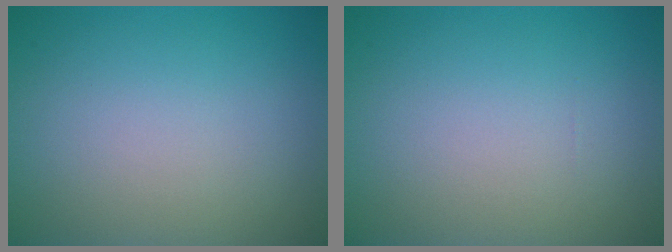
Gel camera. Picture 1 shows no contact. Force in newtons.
{"total": 0.0}